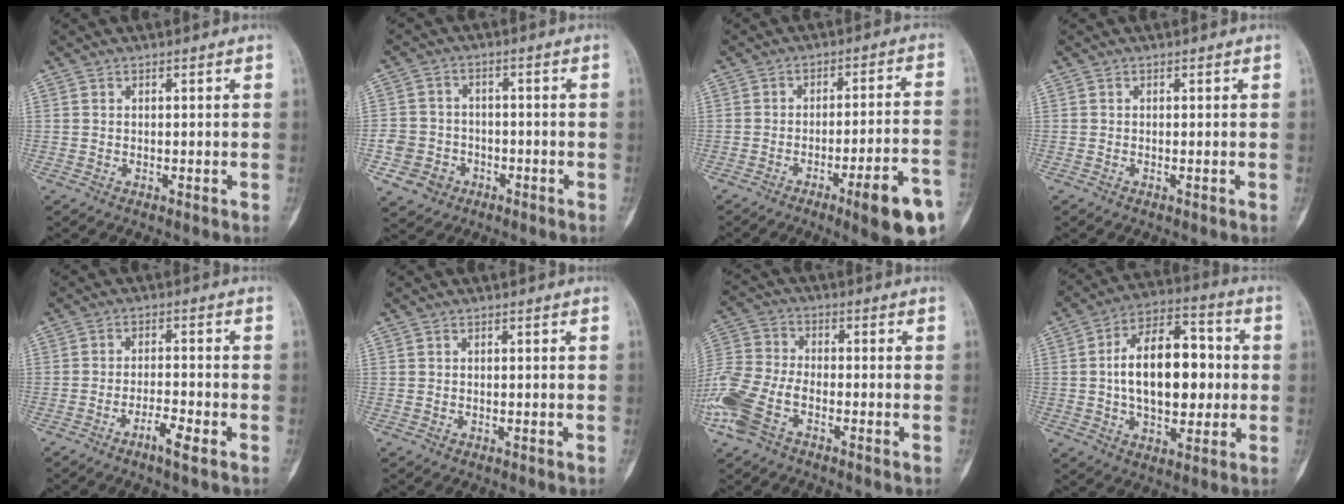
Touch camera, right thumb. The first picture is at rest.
{"total": 7.0, "force": [-3.0, 6.0, 1.9], "torque": [-0.016, 0.024, -0.047]}
{"total": 13.5, "force": [-6.7, 2.0, 11.5], "torque": [-0.148, 0.031, -0.086]}
{"total": 0.0}
{"total": 4.3, "force": [-2.6, 0.5, 3.4], "torque": [-0.067, 0.016, -0.049]}
{"total": 0.0}
{"total": 12.4, "force": [-5.6, 6.8, 8.7], "torque": [-0.211, 0.016, -0.118]}
{"total": 18.1, "force": [0.5, 10.3, 14.9], "torque": [-0.206, 0.025, 0.006]}